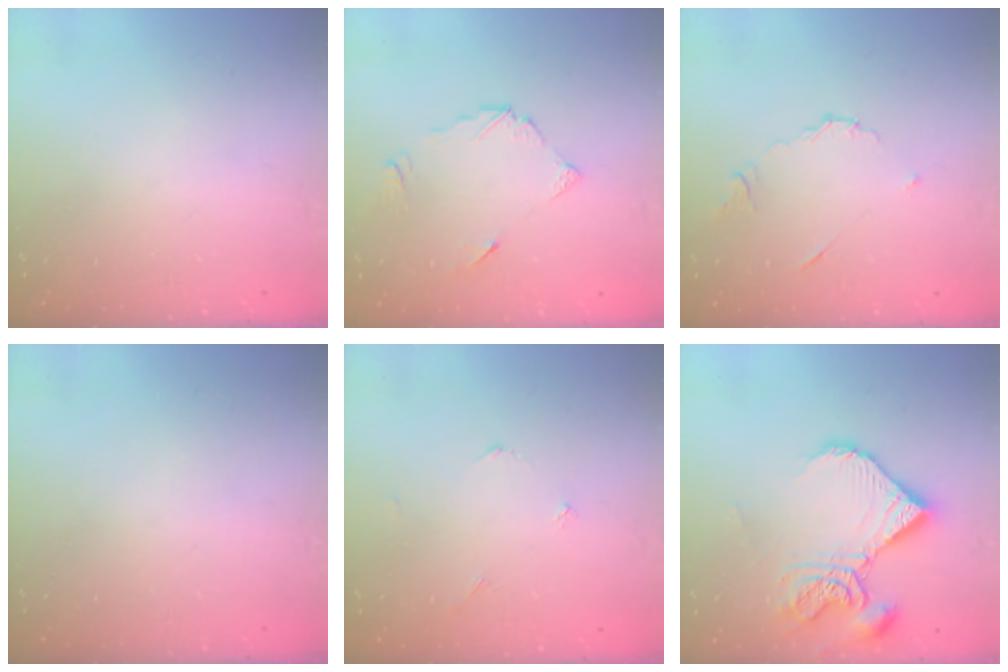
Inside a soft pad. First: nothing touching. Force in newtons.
{"total": 5.4, "press": 5.4, "slide": 0.5}
{"total": 6.5, "press": 6.4, "slide": 0.6}
{"total": 0.0}
{"total": 1.8, "press": 1.8, "slide": 0.2}
{"total": 13.1, "press": 13.0, "slide": 1.8}